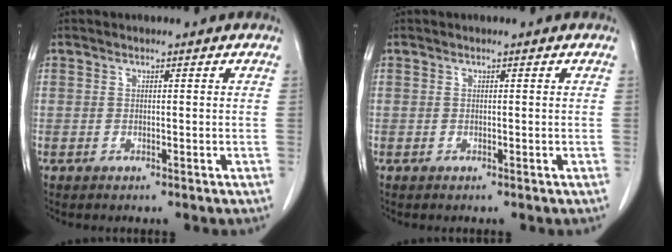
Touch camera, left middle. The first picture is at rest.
{"total": 0.0}